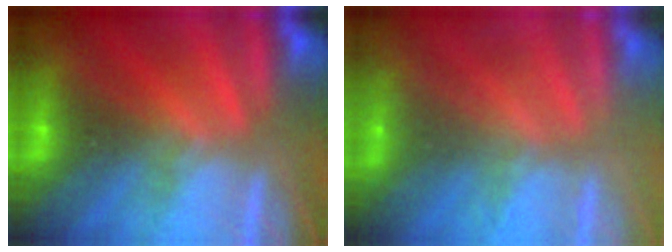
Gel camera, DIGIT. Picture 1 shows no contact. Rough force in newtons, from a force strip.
{"total": 2.3}